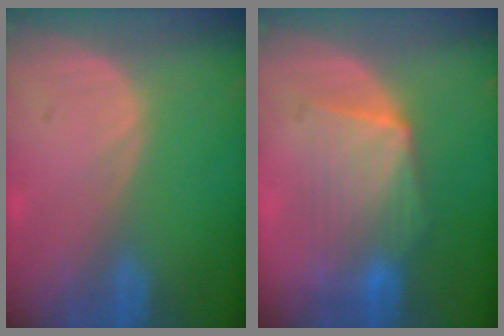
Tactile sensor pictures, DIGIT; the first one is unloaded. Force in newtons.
{"total": 7.4, "press": 7.4, "slide": 0.4}